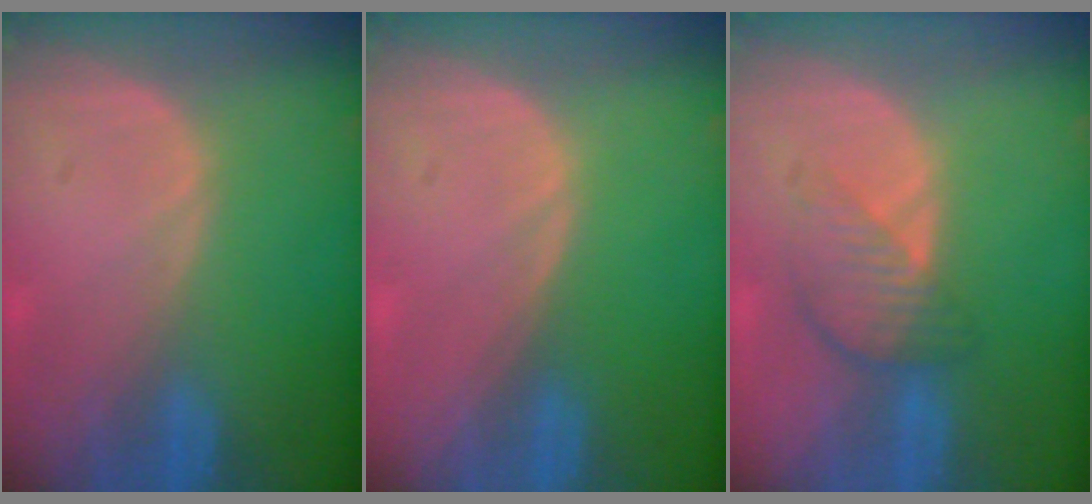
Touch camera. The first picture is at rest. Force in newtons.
{"total": 0.0}
{"total": 4.6, "press": 4.1, "slide": 2.1}